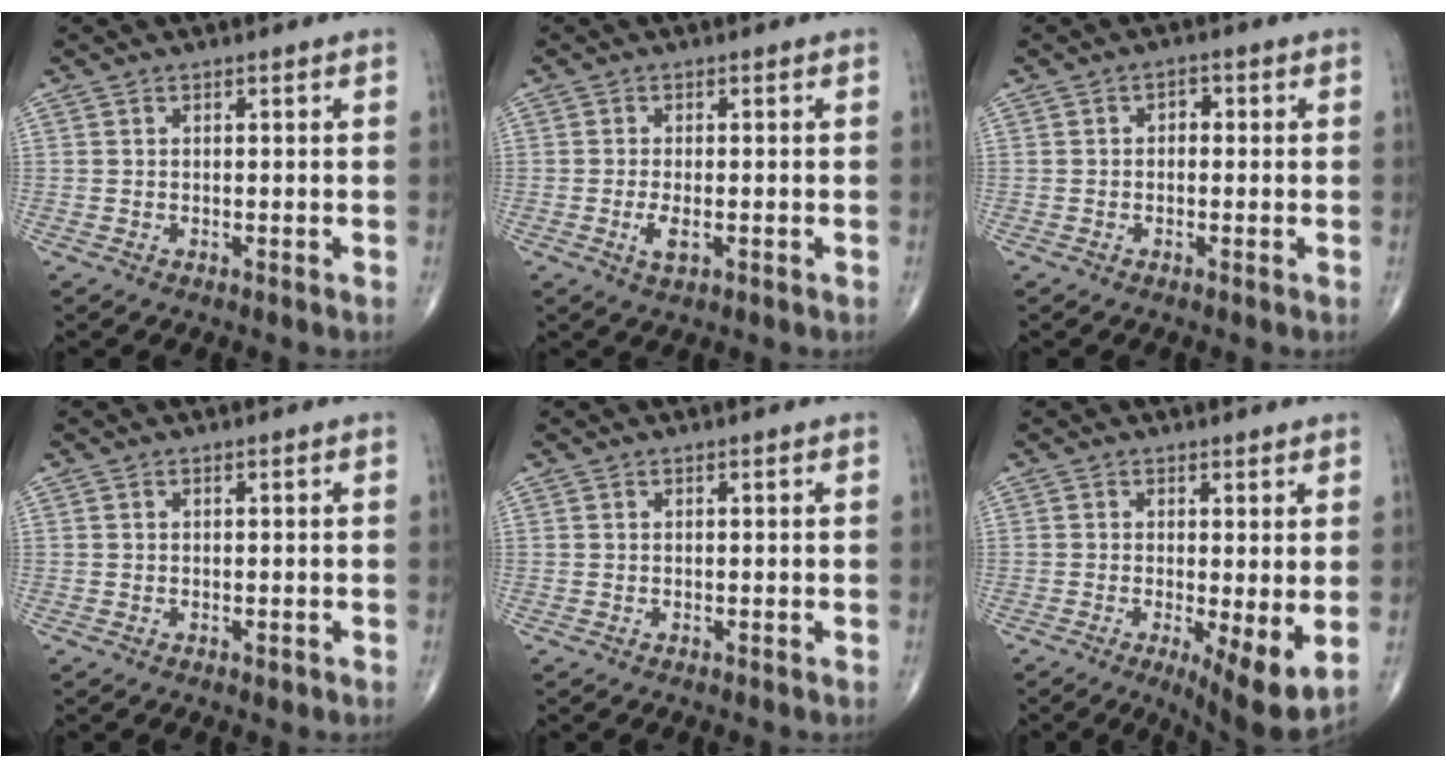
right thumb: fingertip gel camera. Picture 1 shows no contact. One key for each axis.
{"total": 3.0, "fx": -0.8, "fy": 1.1, "fz": 2.6, "tx": -0.056, "ty": -0.006, "tz": -0.015}
{"total": 1.9, "fx": 0.1, "fy": 1.3, "fz": 1.3, "tx": -0.009, "ty": 0.008, "tz": -0.005}
{"total": 0.7, "fx": -0.2, "fy": 0.4, "fz": 0.6, "tx": -0.008, "ty": -0.002, "tz": -0.001}
{"total": 0.0}
{"total": 8.5, "fx": -1.2, "fy": 2.4, "fz": 8.1, "tx": -0.125, "ty": -0.026, "tz": -0.015}